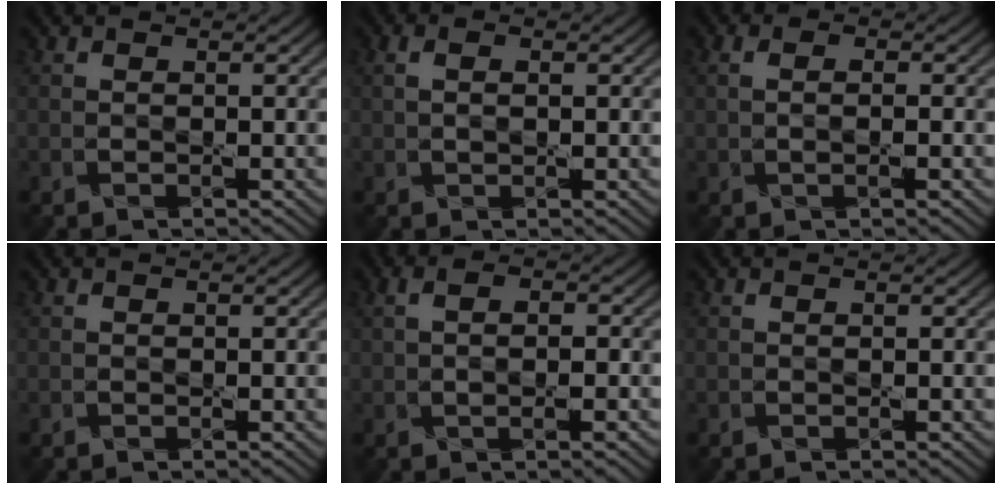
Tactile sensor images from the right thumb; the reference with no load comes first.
{"total": 2.0, "force": [0.5, 1.1, 1.6], "torque": [-0.031, -0.004, 0.012]}
{"total": 2.4, "force": [0.2, 1.2, 2.1], "torque": [-0.022, -0.004, -0.003]}
{"total": 0.0}
{"total": 3.5, "force": [0.0, 1.7, 3.0], "torque": [-0.044, -0.002, 0.000]}
{"total": 0.0}